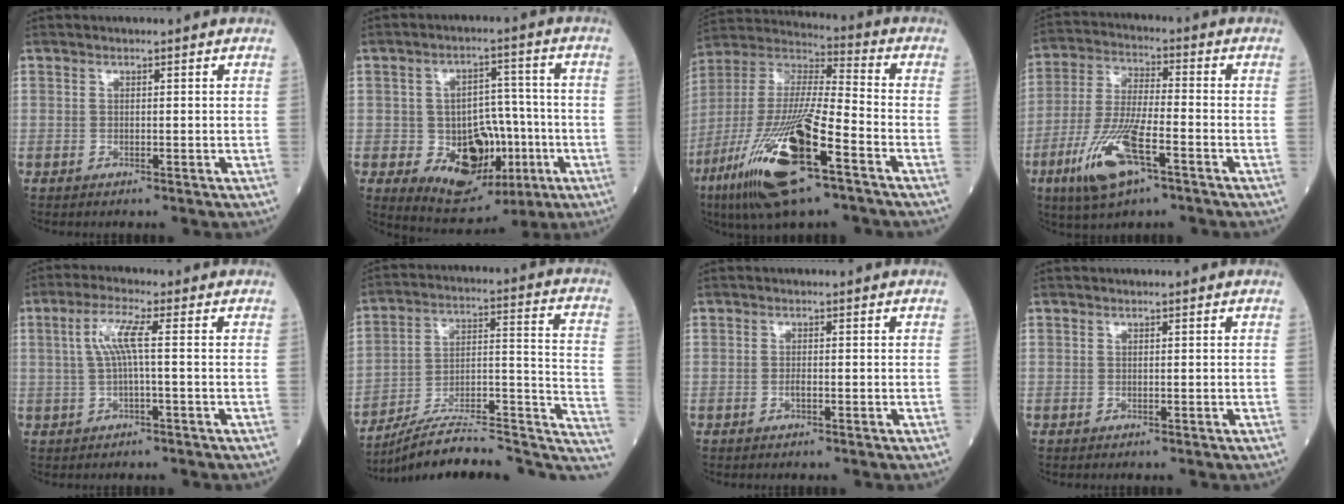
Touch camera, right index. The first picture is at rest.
{"total": 12.0, "force": [-3.4, 7.9, 8.3], "torque": [-0.127, 0.015, -0.040]}
{"total": 21.5, "force": [-10.1, 3.1, 18.7], "torque": [-0.408, -0.047, -0.188]}
{"total": 12.4, "force": [-6.0, 2.8, 10.5], "torque": [-0.223, -0.016, -0.111]}
{"total": 4.7, "force": [0.6, 0.2, 4.7], "torque": [-0.099, 0.015, 0.013]}
{"total": 22.1, "force": [-18.5, 4.1, 11.3], "torque": [-0.112, 0.044, -0.274]}
{"total": 0.9, "force": [-0.4, 0.2, 0.8], "torque": [-0.019, 0.000, -0.008]}
{"total": 0.0}